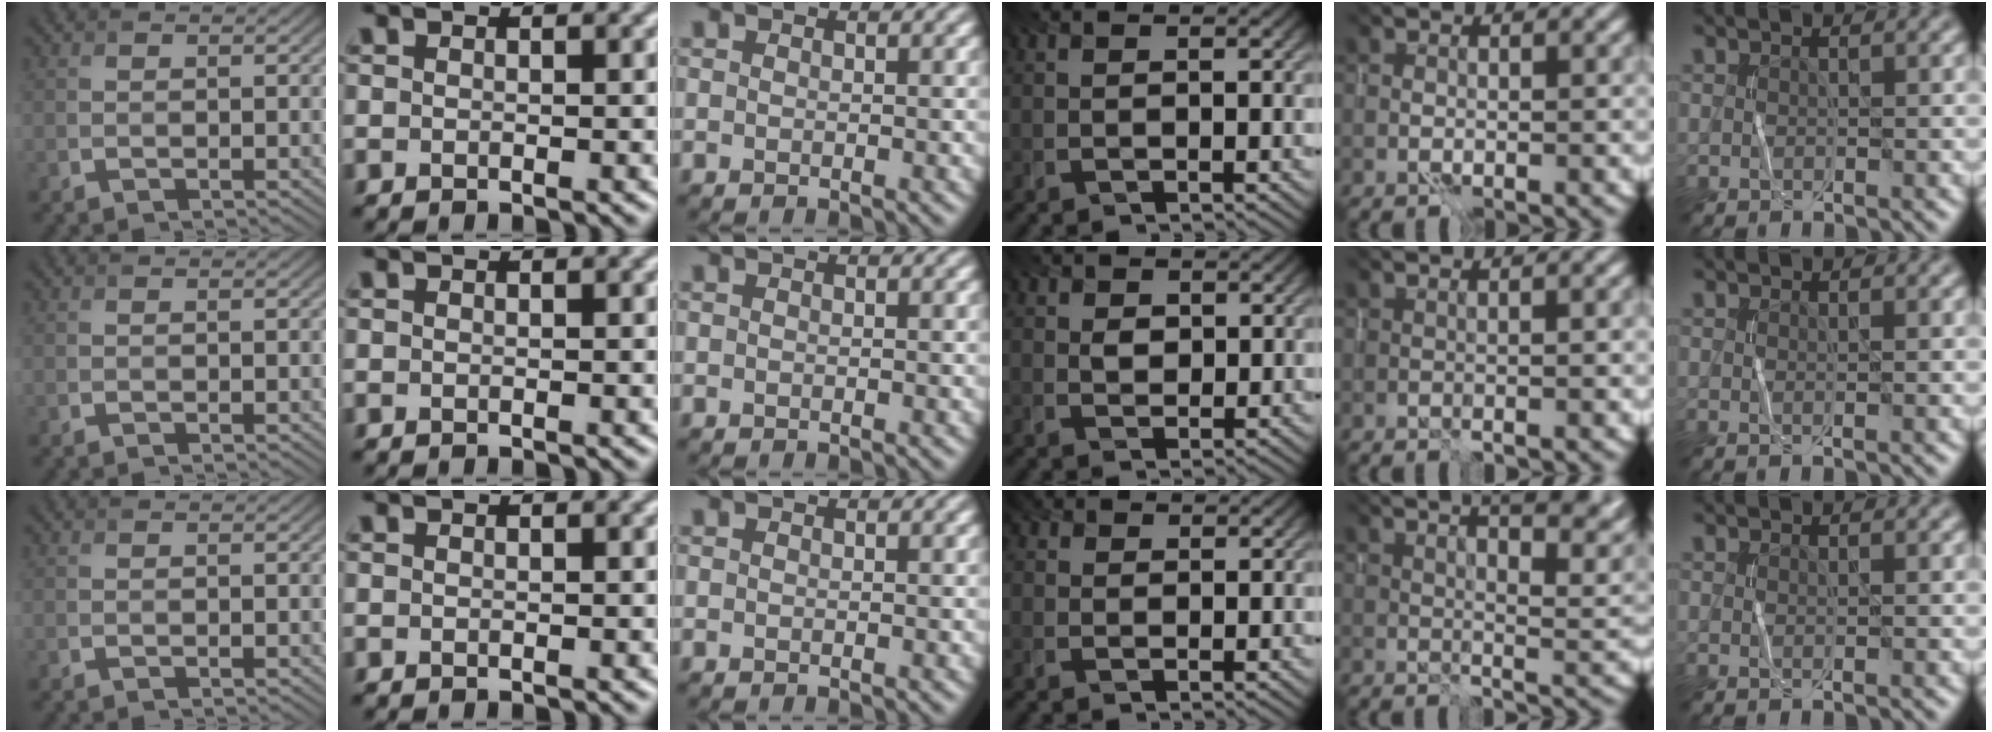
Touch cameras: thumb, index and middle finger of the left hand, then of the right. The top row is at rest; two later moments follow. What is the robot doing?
{"motion": "wrap", "object": "cellophane"}